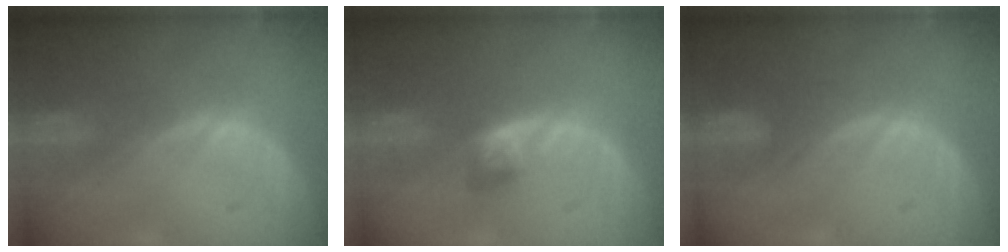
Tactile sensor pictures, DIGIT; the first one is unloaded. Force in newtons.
{"total": 2.8, "press": 2.6, "slide": 1.2}
{"total": 1.3, "press": 1.2, "slide": 0.4}